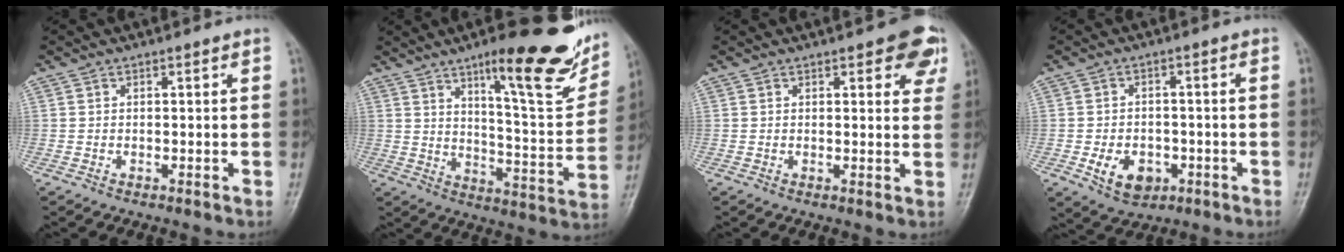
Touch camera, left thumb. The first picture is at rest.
{"total": 20.9, "force": [12.3, 4.7, 16.1], "torque": [-0.179, -0.056, 0.180]}
{"total": 6.7, "force": [3.6, 2.8, 4.9], "torque": [-0.026, -0.010, 0.034]}
{"total": 7.0, "force": [-2.6, 5.0, 4.1], "torque": [-0.049, 0.008, -0.032]}